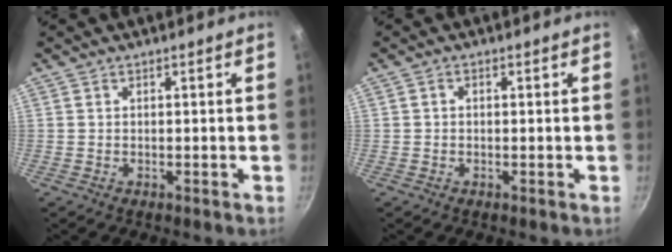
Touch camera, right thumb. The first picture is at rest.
{"total": 0.8, "force": [0.0, 0.6, 0.5], "torque": [-0.009, 0.006, 0.000]}